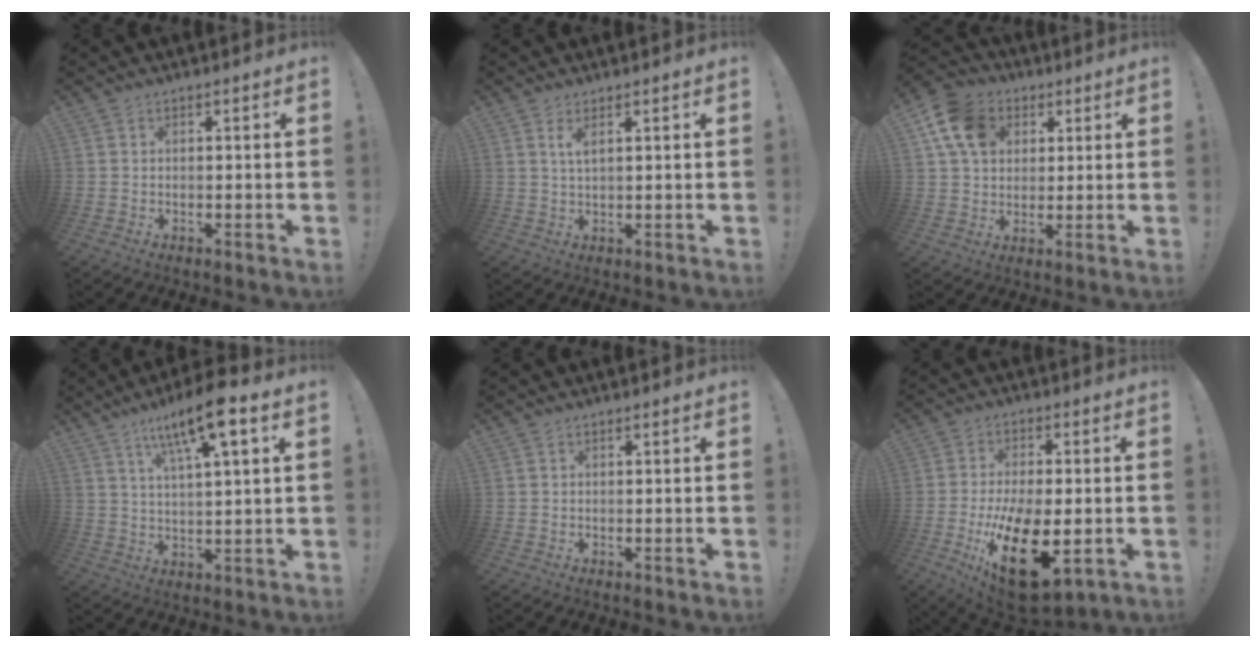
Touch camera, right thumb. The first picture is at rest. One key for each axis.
{"total": 2.8, "fx": 1.4, "fy": 0.5, "fz": 2.4, "tx": -0.043, "ty": -0.004, "tz": 0.022}
{"total": 13.2, "fx": 4.9, "fy": 10.4, "fz": 6.6, "tx": -0.107, "ty": -0.005, "tz": 0.101}
{"total": 11.7, "fx": 6.4, "fy": 1.9, "fz": 9.6, "tx": -0.165, "ty": -0.024, "tz": 0.102}
{"total": 0.0}
{"total": 21.1, "fx": -5.4, "fy": 10.4, "fz": 17.5, "tx": -0.292, "ty": 0.011, "tz": -0.073}